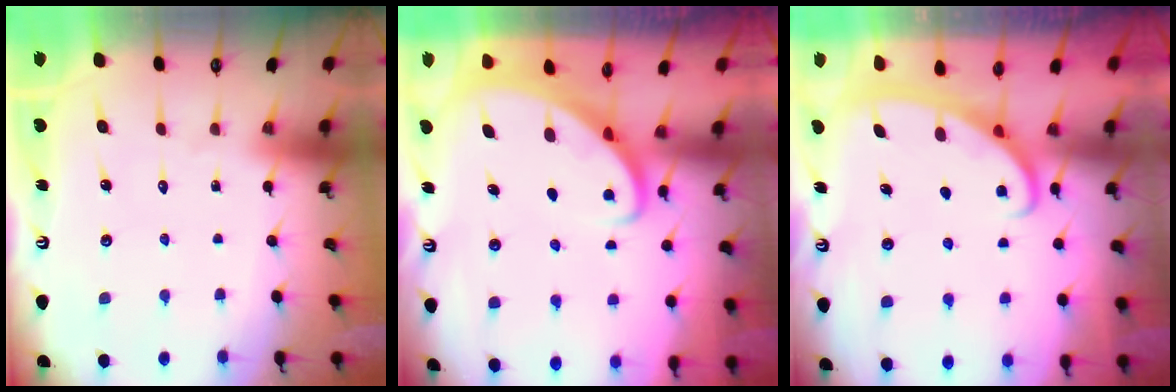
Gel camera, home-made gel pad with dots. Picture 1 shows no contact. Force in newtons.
{"total": 2.6, "press": 2.6, "slide": 0.3}
{"total": 2.8, "press": 2.8, "slide": 0.4}